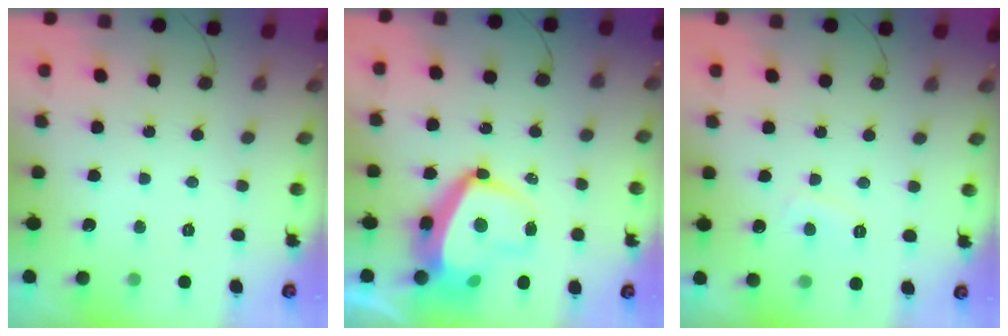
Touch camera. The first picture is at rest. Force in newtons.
{"total": 12.5, "press": 12.4, "slide": 1.6}
{"total": 2.9, "press": 2.9, "slide": 0.5}